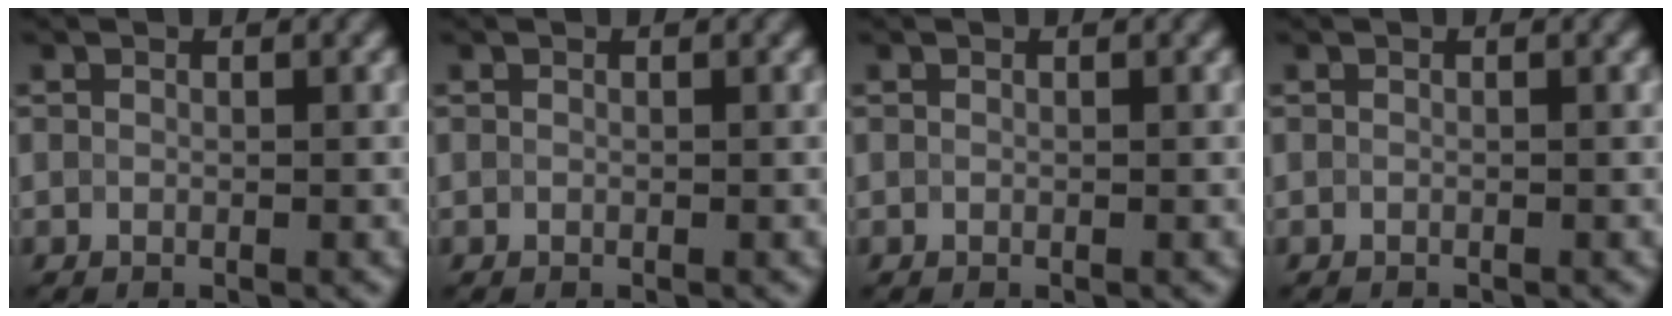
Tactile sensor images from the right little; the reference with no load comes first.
{"total": 0.0}
{"total": 0.0}
{"total": 0.0}